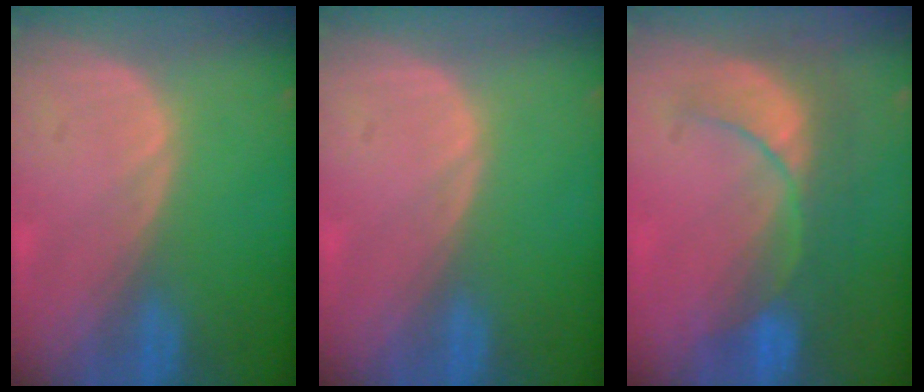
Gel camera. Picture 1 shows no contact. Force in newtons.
{"total": 0.0}
{"total": 8.4, "press": 7.9, "slide": 2.9}